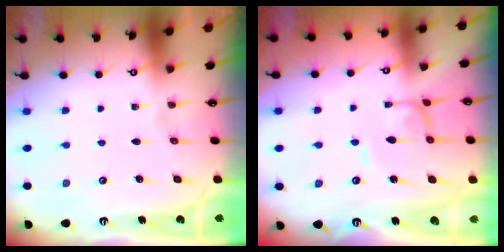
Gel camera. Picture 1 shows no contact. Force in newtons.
{"total": 1.7, "press": 1.7, "slide": 0.1}